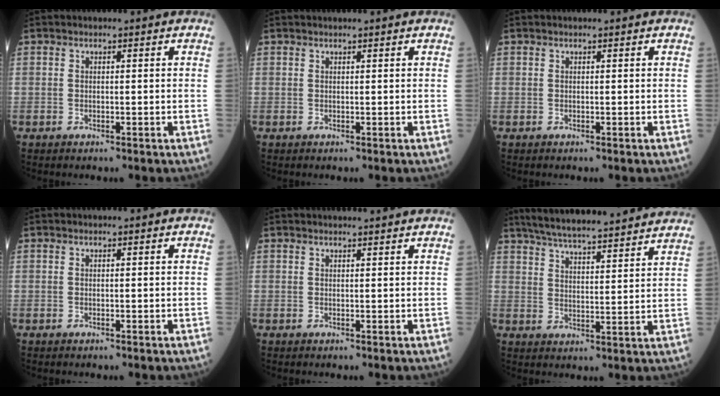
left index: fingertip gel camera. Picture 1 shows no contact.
{"total": 1.3, "force": [1.2, -0.1, 0.6], "torque": [-0.004, 0.014, 0.022]}
{"total": 1.5, "force": [-1.4, -0.2, -0.6], "torque": [0.010, -0.002, -0.021]}
{"total": 0.0}
{"total": 4.6, "force": [4.4, -0.2, 1.3], "torque": [-0.013, 0.018, 0.047]}
{"total": 21.3, "force": [19.4, 1.4, 8.7], "torque": [-0.139, 0.007, 0.263]}